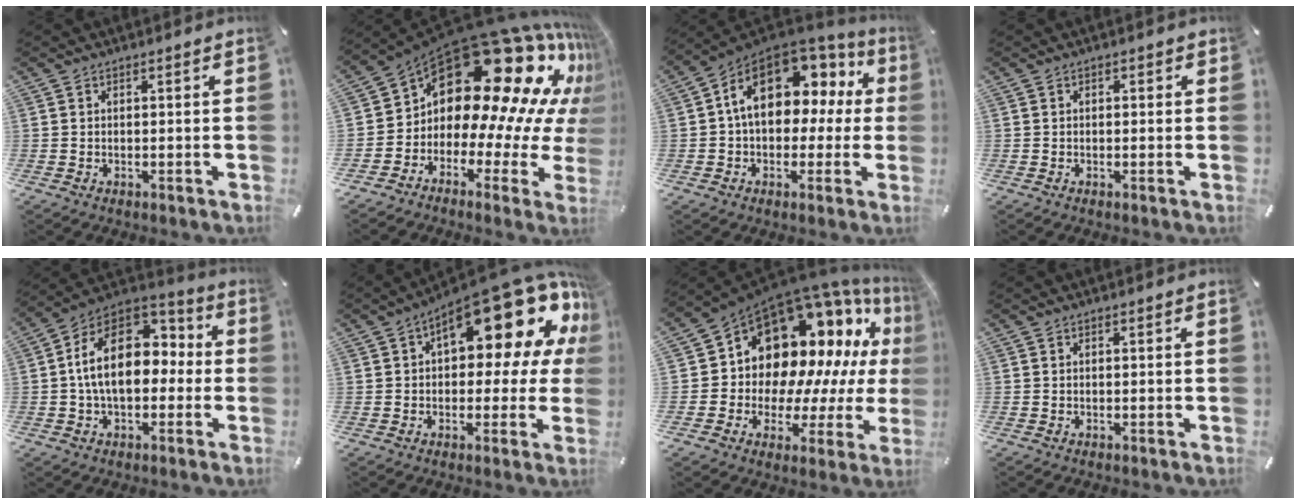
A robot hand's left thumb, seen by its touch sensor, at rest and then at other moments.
{"total": 26.1, "force": [12.5, 14.4, 17.8], "torque": [-0.256, -0.140, 0.238]}
{"total": 16.2, "force": [4.6, 10.9, 11.1], "torque": [-0.182, -0.013, 0.083]}
{"total": 0.7, "force": [-0.2, 0.5, 0.4], "torque": [-0.007, 0.003, -0.005]}
{"total": 17.3, "force": [1.0, 11.8, 12.7], "torque": [-0.230, 0.010, 0.015]}
{"total": 21.0, "force": [10.7, 9.4, 15.5], "torque": [-0.198, -0.079, 0.174]}
{"total": 16.2, "force": [9.4, 11.4, 6.8], "torque": [-0.093, -0.115, 0.184]}
{"total": 0.0}